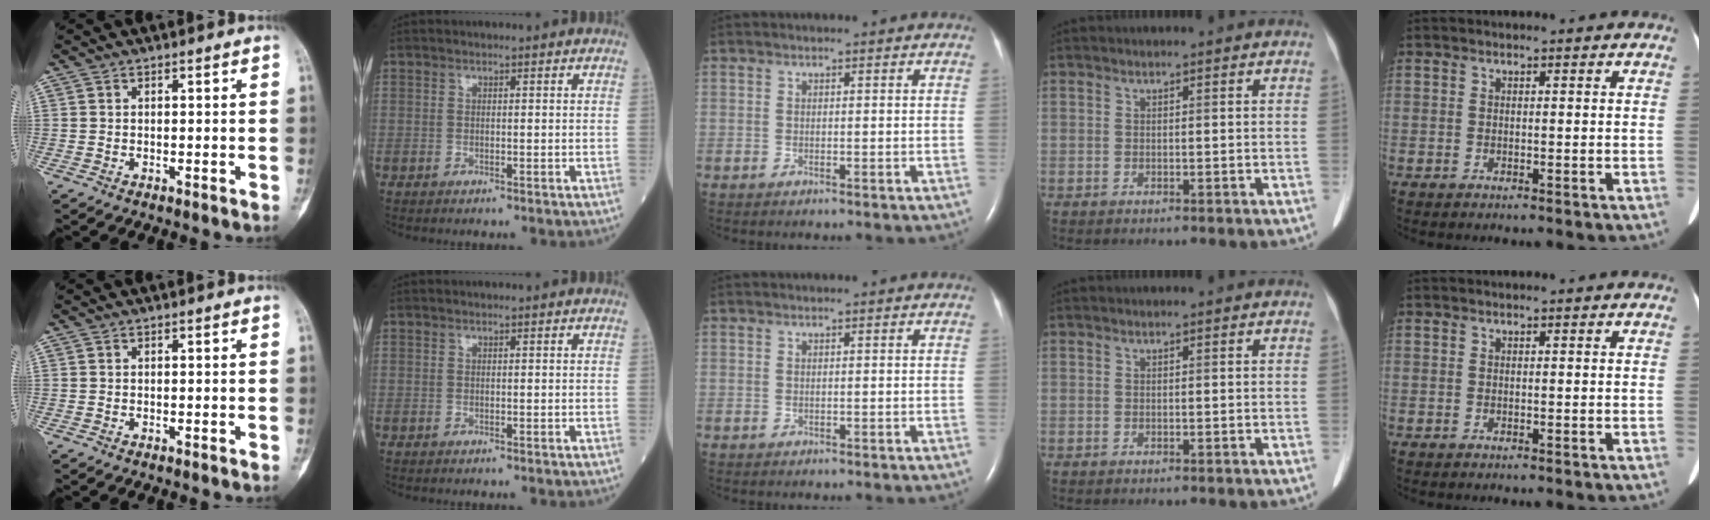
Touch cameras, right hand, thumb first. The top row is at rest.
{}